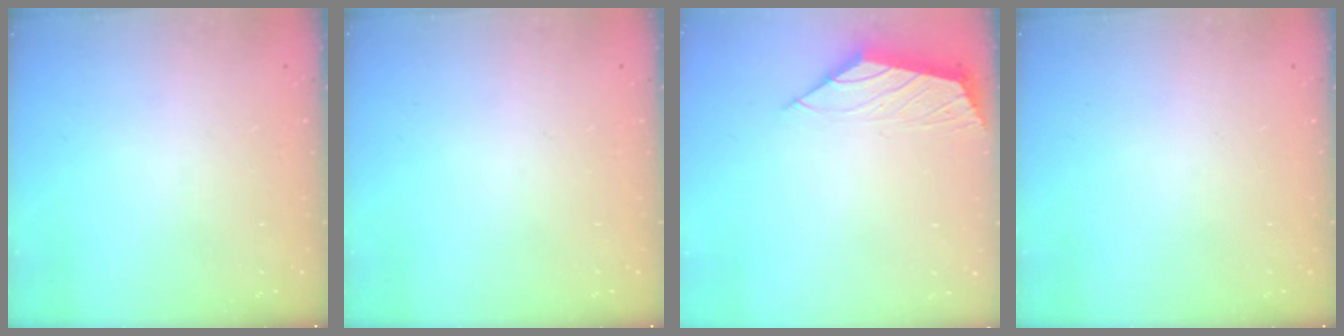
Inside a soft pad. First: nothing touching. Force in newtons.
{"total": 0.0}
{"total": 2.2, "press": 2.2, "slide": 0.5}
{"total": 0.0}